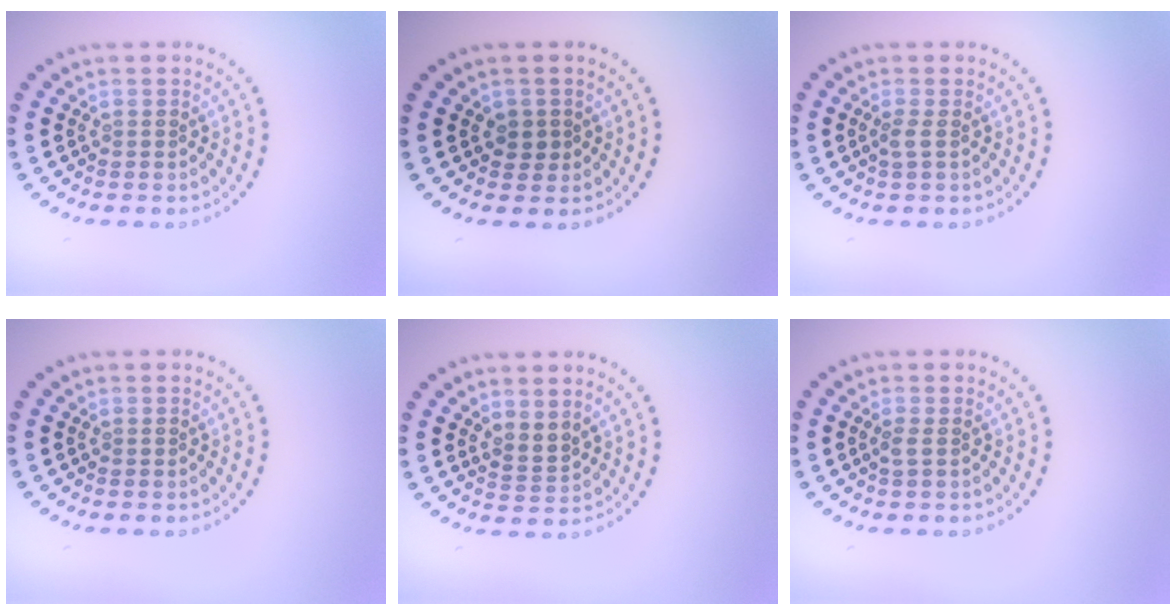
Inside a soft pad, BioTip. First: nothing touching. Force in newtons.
{"total": 1.4, "press": 1.2, "slide": 0.7}
{"total": 0.9, "press": 0.7, "slide": 0.6}
{"total": 0.0}
{"total": 1.8, "press": 1.3, "slide": 1.3}
{"total": 0.7, "press": 0.6, "slide": 0.4}